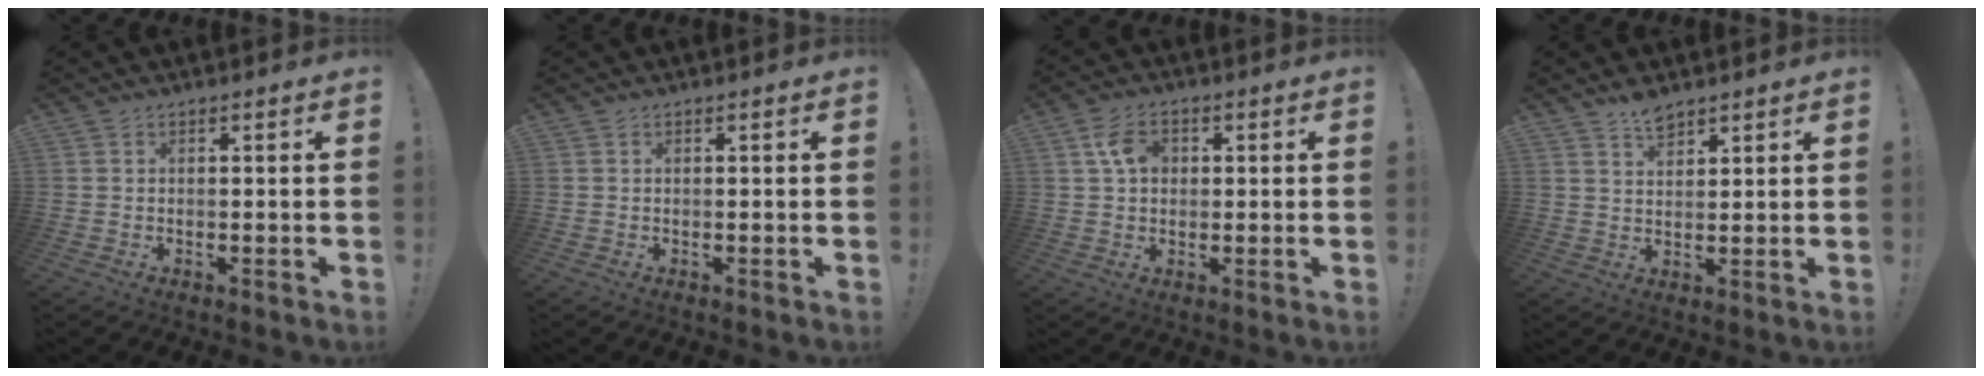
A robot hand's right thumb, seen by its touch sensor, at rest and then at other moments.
{"total": 0.0}
{"total": 7.0, "force": [1.9, 4.9, 4.6], "torque": [-0.078, 0.010, 0.038]}
{"total": 4.8, "force": [3.9, 2.1, 1.9], "torque": [-0.022, -0.026, 0.068]}